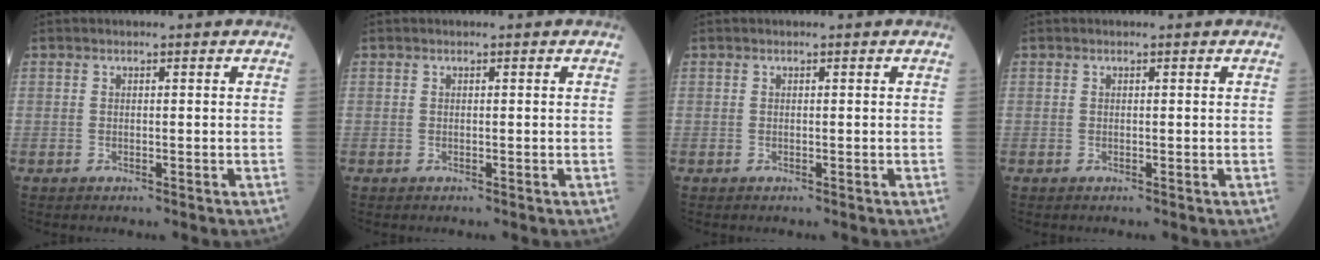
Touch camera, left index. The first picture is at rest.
{"total": 0.0}
{"total": 0.0}
{"total": 0.0}